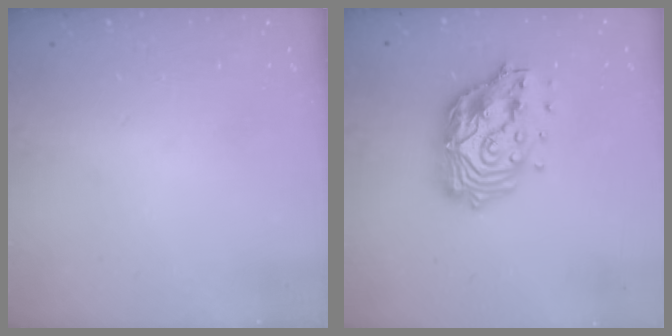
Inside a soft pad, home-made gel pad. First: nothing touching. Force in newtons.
{"total": 17.1, "press": 17.0, "slide": 1.5}